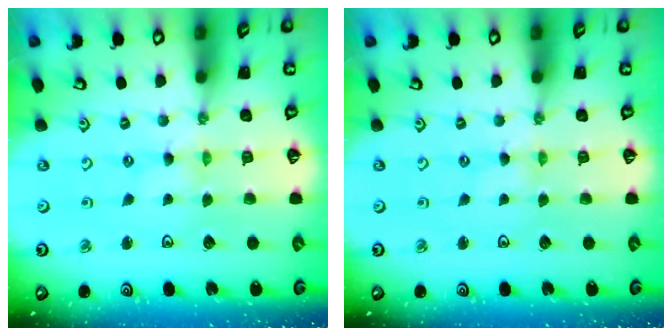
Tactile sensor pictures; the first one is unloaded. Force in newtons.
{"total": 0.0}